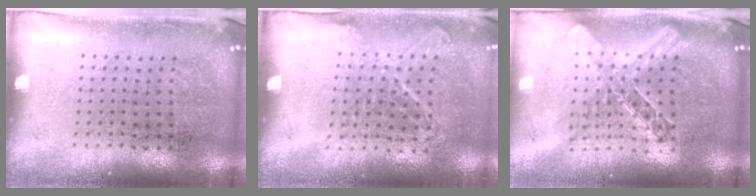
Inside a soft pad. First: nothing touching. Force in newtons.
{"total": 1.1, "press": 1.0, "slide": 0.4}
{"total": 1.8, "press": 1.5, "slide": 1.0}